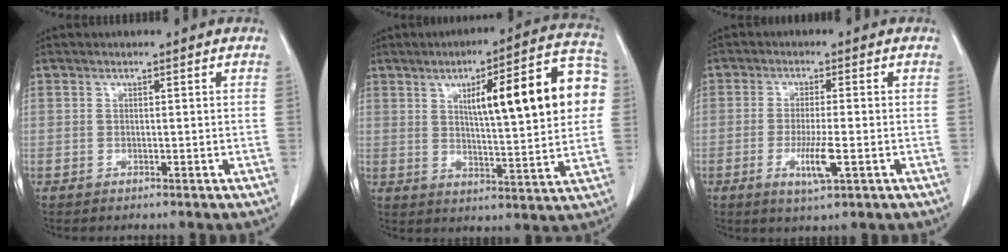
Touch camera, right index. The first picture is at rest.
{"total": 17.9, "force": [4.1, 3.0, 17.1], "torque": [-0.226, 0.028, 0.054]}
{"total": 5.5, "force": [-1.8, 0.4, 5.1], "torque": [-0.100, -0.012, -0.030]}